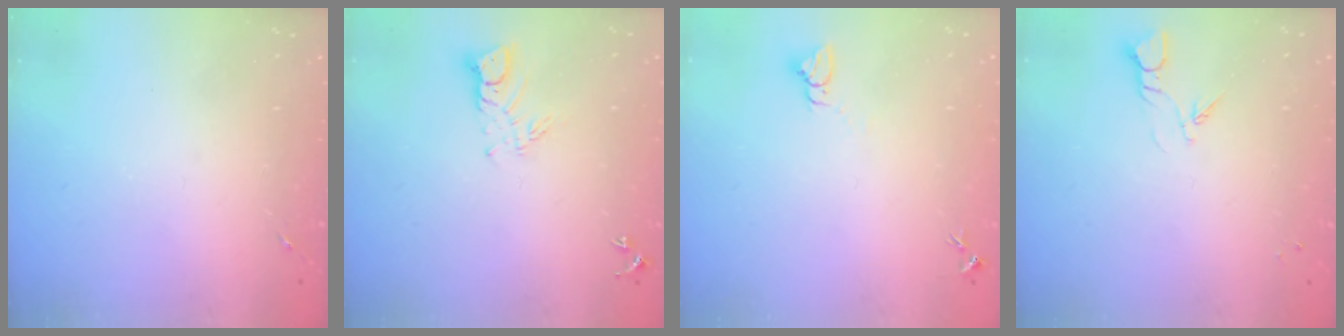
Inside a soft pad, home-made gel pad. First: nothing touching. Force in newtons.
{"total": 6.7, "press": 6.7, "slide": 0.6}
{"total": 2.7, "press": 2.7, "slide": 0.1}
{"total": 3.2, "press": 3.1, "slide": 0.3}